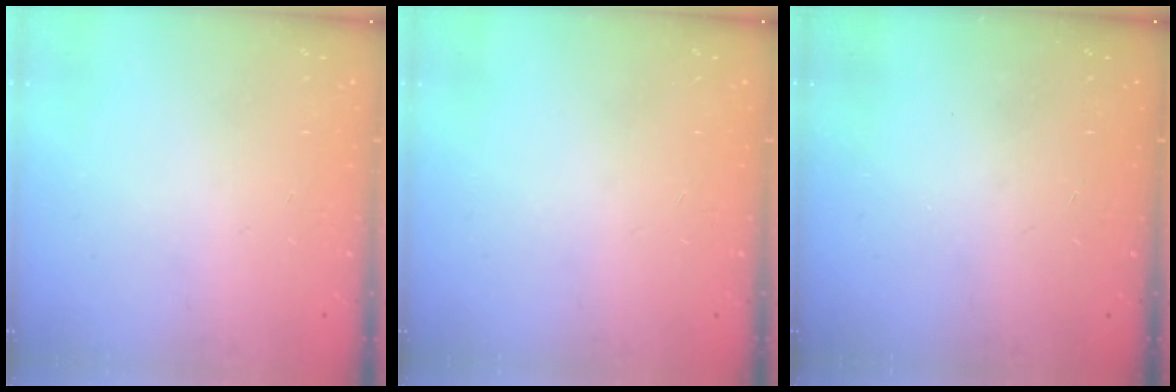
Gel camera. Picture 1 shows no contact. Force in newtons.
{"total": 0.0}
{"total": 0.0}